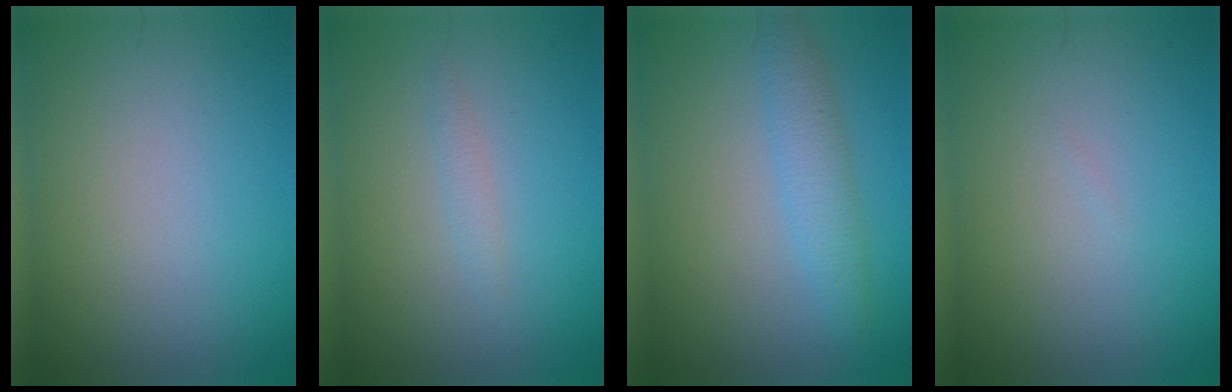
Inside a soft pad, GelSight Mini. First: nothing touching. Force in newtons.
{"total": 0.9, "press": 0.9, "slide": 0.0}
{"total": 2.6, "press": 2.6, "slide": 0.2}
{"total": 0.0}